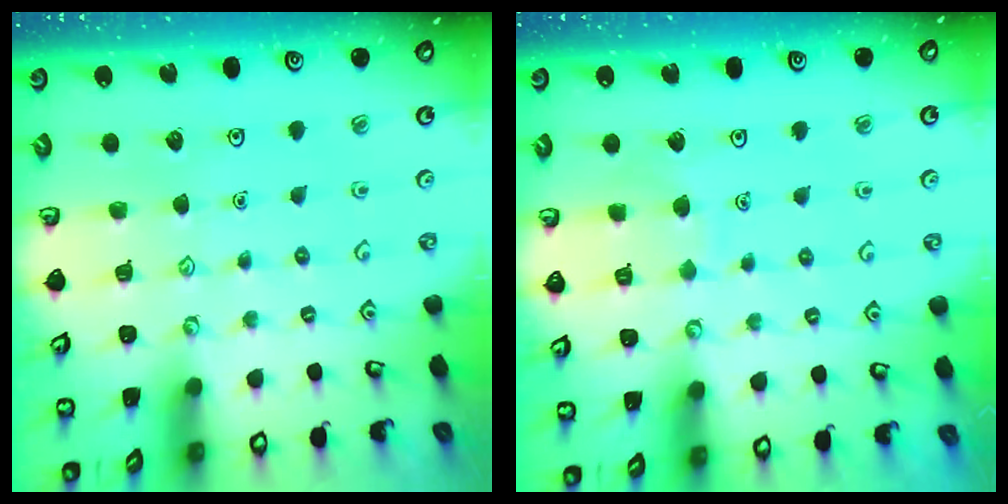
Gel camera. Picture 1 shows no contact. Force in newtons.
{"total": 4.6, "press": 4.6, "slide": 0.3}